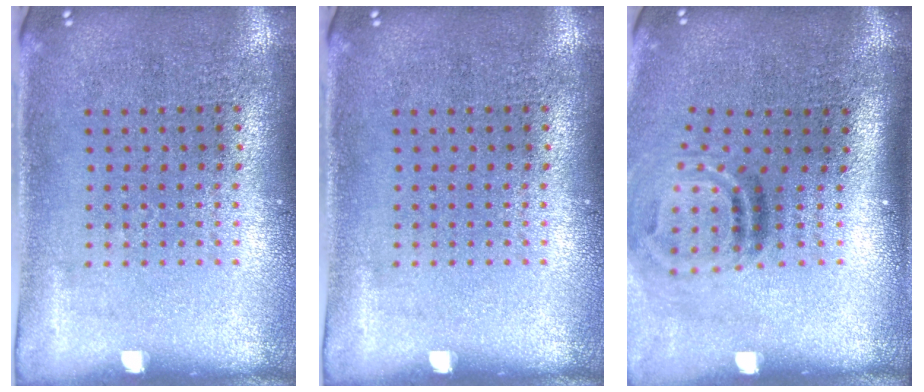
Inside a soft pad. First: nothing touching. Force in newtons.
{"total": 0.0}
{"total": 2.0, "press": 1.2, "slide": 1.6}